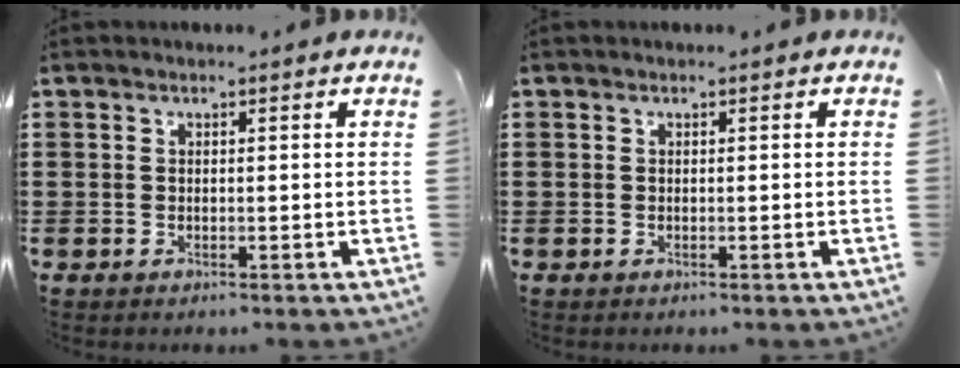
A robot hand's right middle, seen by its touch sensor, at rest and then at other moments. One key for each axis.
{"total": 0.0}